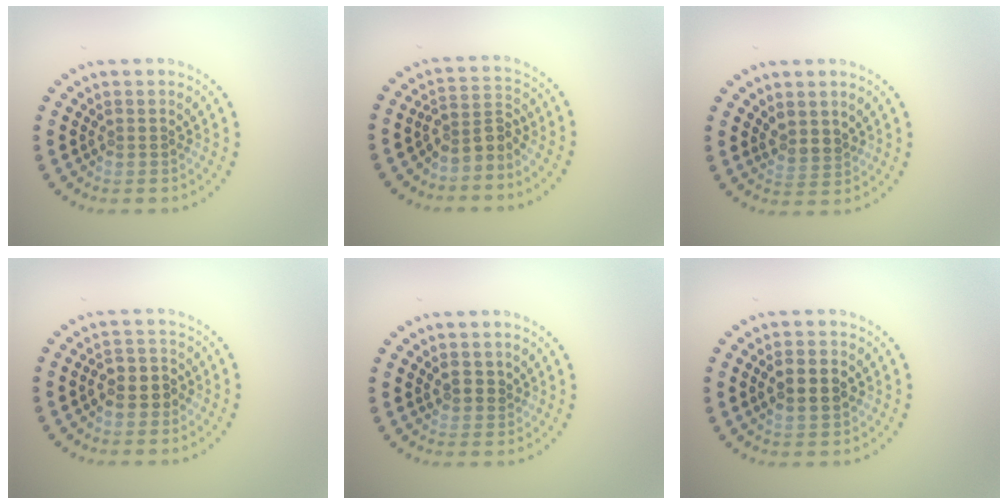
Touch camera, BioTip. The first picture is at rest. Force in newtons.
{"total": 2.8, "press": 2.0, "slide": 2.0}
{"total": 1.8, "press": 1.6, "slide": 0.9}
{"total": 2.6, "press": 2.4, "slide": 0.9}
{"total": 1.4, "press": 1.2, "slide": 0.6}
{"total": 2.9, "press": 2.9, "slide": 0.1}